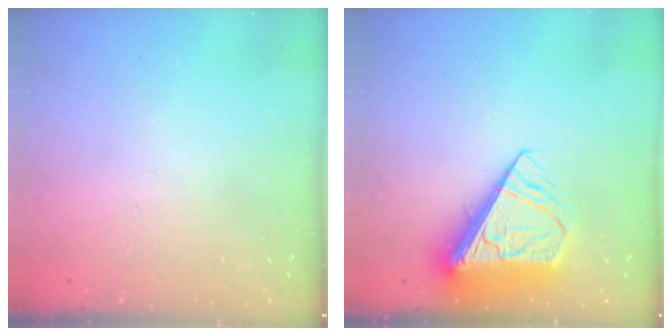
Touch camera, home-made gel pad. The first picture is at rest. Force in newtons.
{"total": 11.2, "press": 11.1, "slide": 1.6}